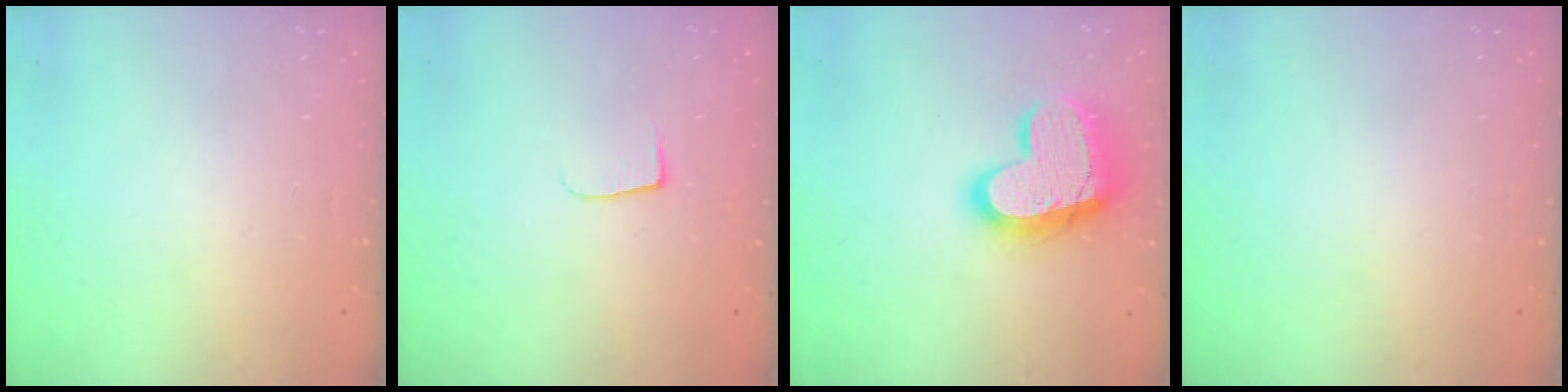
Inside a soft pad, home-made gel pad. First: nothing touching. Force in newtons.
{"total": 5.0, "press": 4.9, "slide": 0.6}
{"total": 19.1, "press": 19.0, "slide": 1.8}
{"total": 0.0}